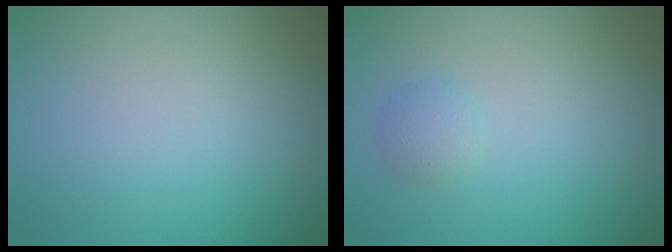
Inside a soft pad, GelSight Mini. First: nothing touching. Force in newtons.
{"total": 1.4, "press": 1.4, "slide": 0.0}